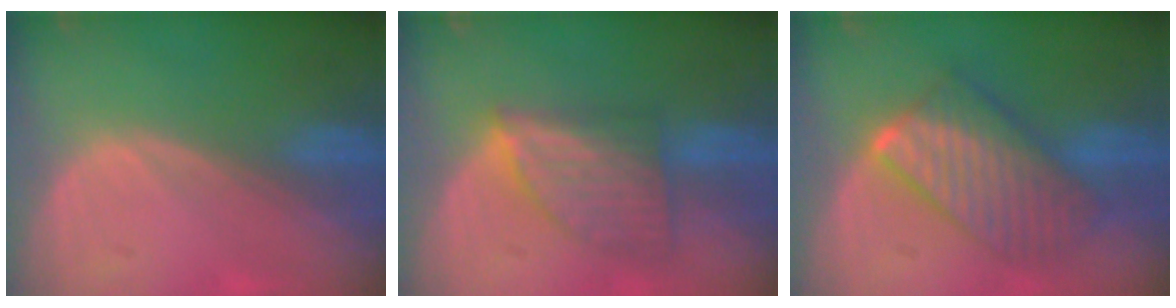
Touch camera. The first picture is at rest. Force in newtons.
{"total": 7.3, "press": 6.8, "slide": 2.7}
{"total": 9.6, "press": 9.6, "slide": 0.9}